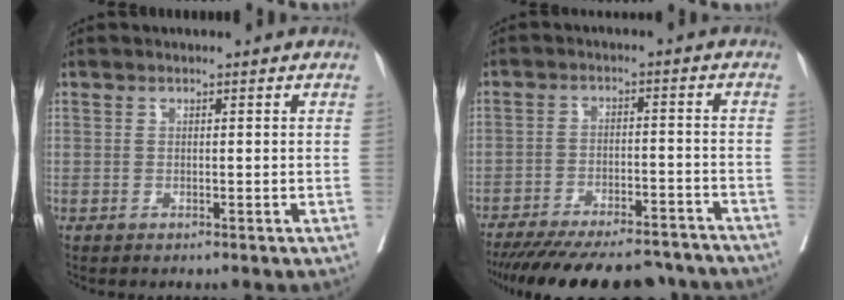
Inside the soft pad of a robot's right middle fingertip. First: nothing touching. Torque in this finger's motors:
{"motor_torque": [1.07, -1.07, 0.34, 0.11]}